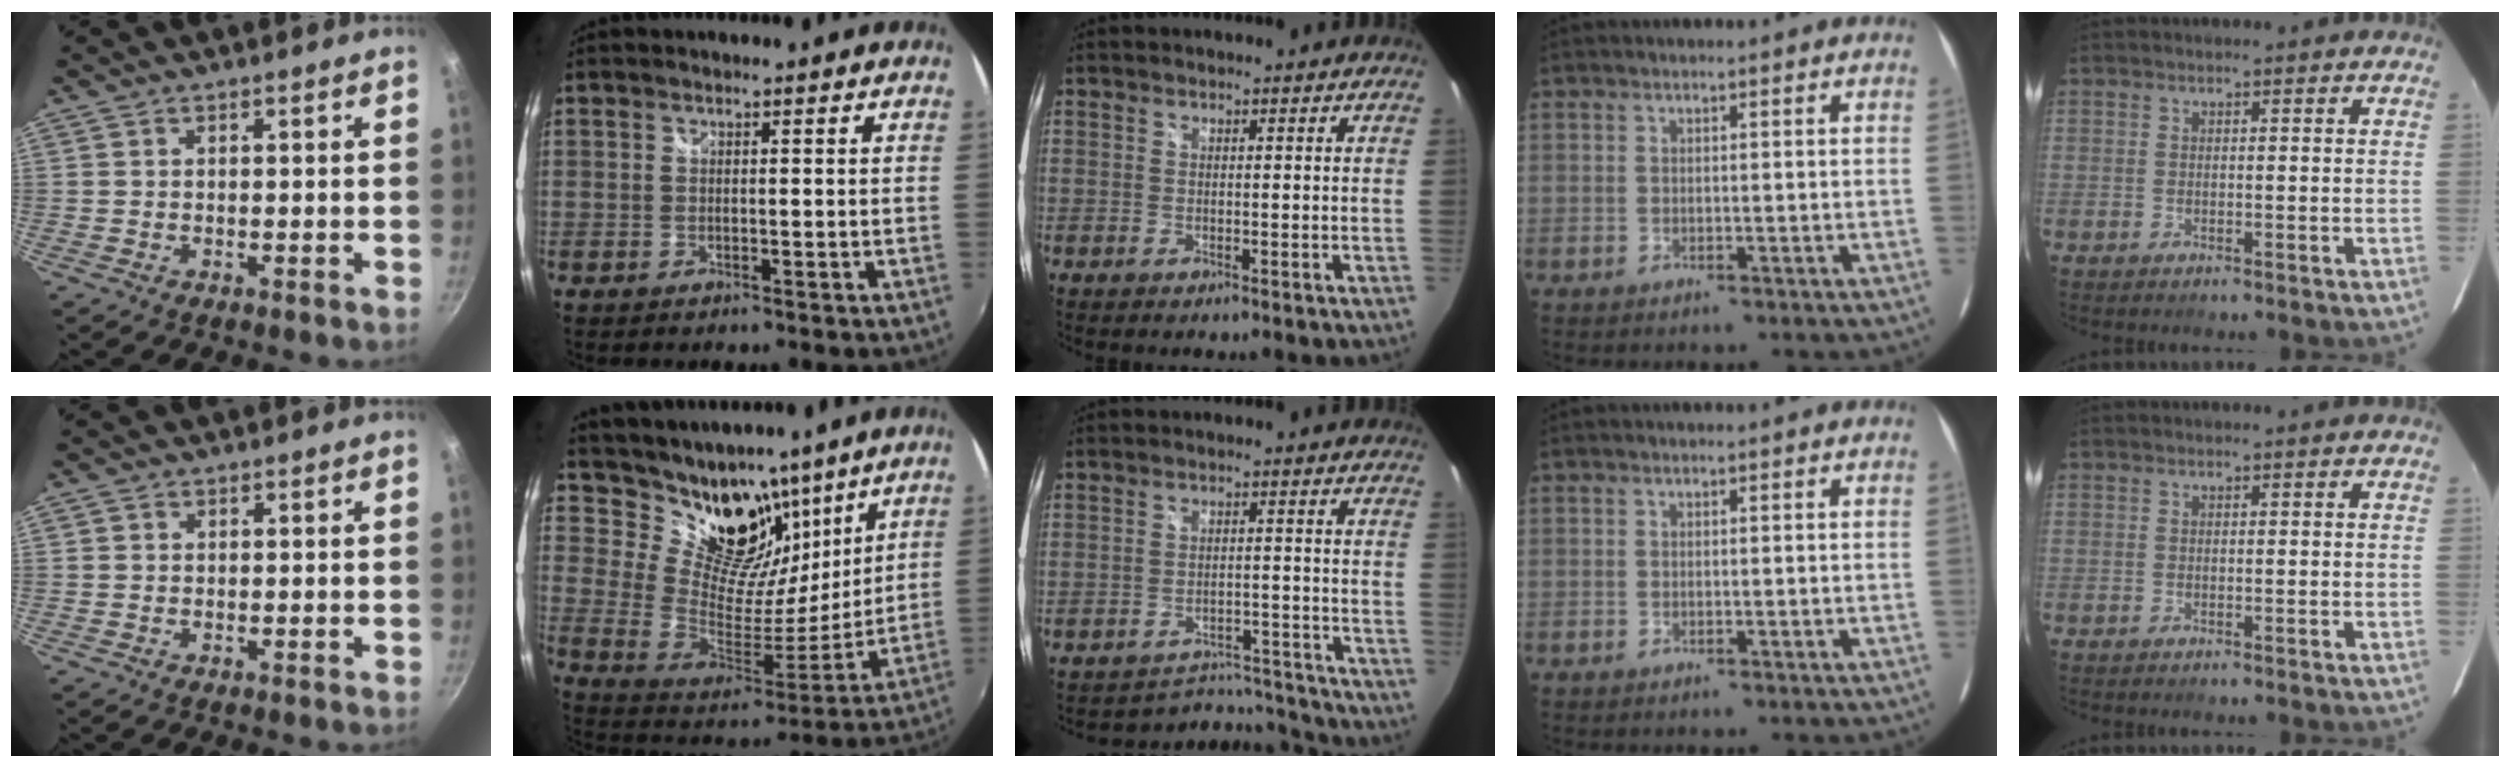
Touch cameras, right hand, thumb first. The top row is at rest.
{"thumb": {"total": 0.7, "force": [0.3, 0.7, 0.1], "torque": [0.001, 0.001, 0.001]}, "index": {"total": 18.4, "force": [13.4, 9.6, 8.3], "torque": [-0.156, -0.008, 0.241]}, "middle": {"total": 10.1, "force": [-9.9, 2.1, -0.2], "torque": [0.000, 0.030, -0.137]}}